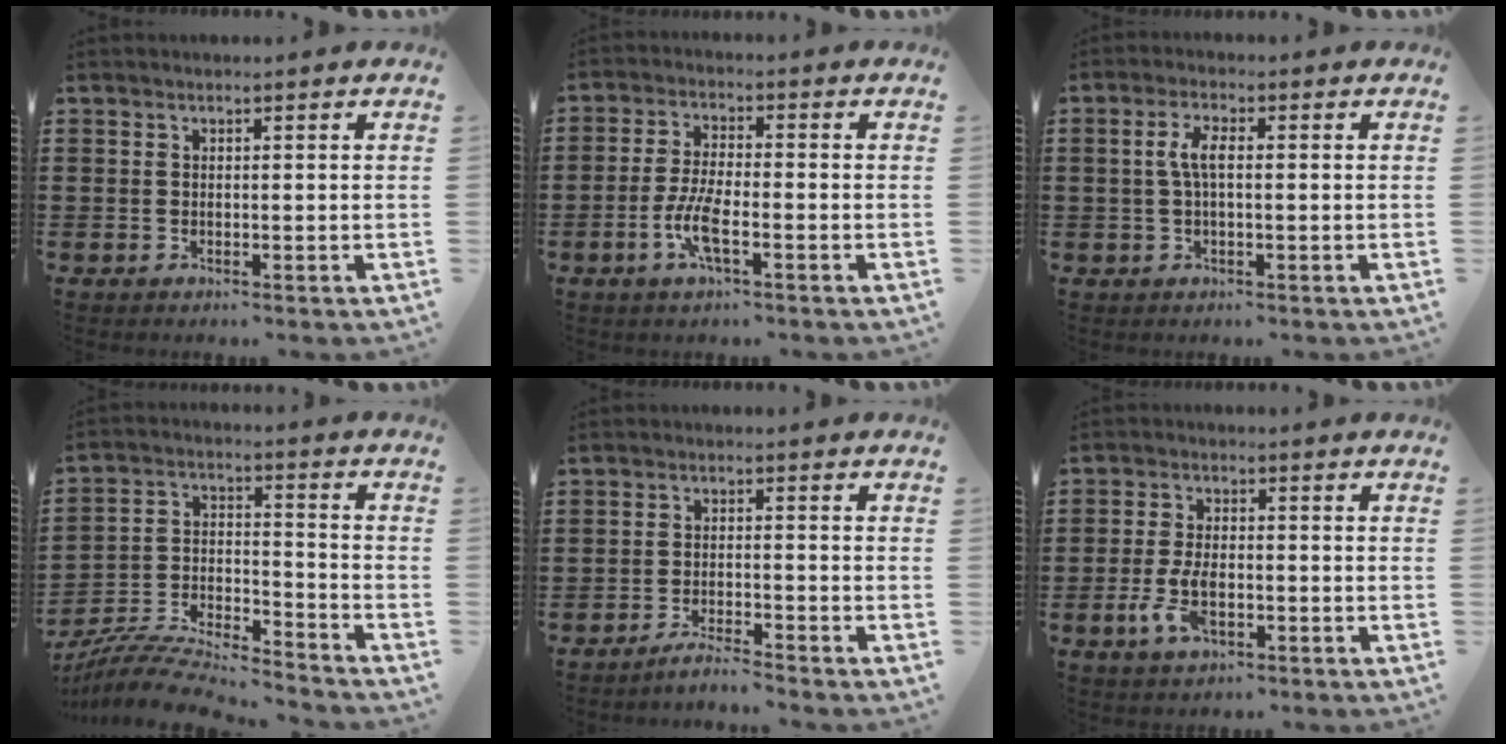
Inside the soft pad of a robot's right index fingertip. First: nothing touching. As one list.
[{"total": 6.0, "force": [-2.3, 1.6, 5.3], "torque": [-0.122, -0.011, -0.047]}, {"total": 3.8, "force": [0.0, 1.2, 3.6], "torque": [-0.082, -0.001, -0.006]}, {"total": 8.0, "force": [-7.6, 0.9, 2.3], "torque": [-0.058, -0.002, -0.155]}, {"total": 2.7, "force": [-2.6, -0.3, 0.8], "torque": [-0.015, 0.000, -0.051]}, {"total": 5.9, "force": [-1.9, 3.0, 4.7], "torque": [-0.114, -0.004, -0.041]}]